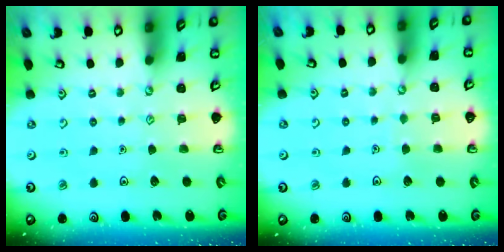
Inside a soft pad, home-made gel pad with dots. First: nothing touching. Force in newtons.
{"total": 1.7, "press": 1.7, "slide": 0.1}